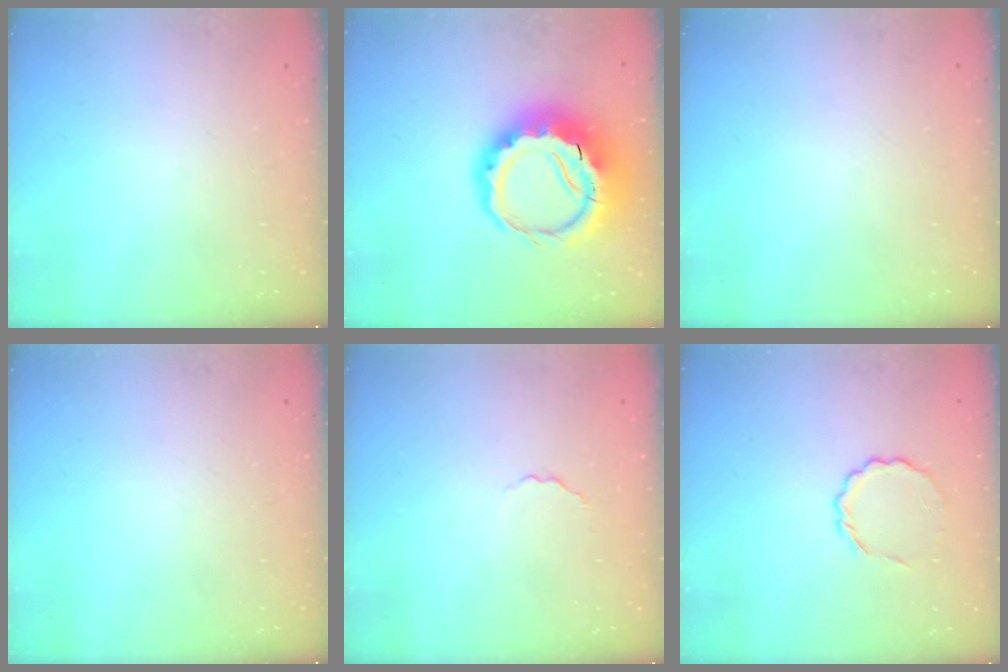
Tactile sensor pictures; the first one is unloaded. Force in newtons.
{"total": 16.5, "press": 16.2, "slide": 3.4}
{"total": 0.0}
{"total": 0.0}
{"total": 2.4, "press": 2.3, "slide": 0.7}
{"total": 5.8, "press": 5.5, "slide": 1.9}